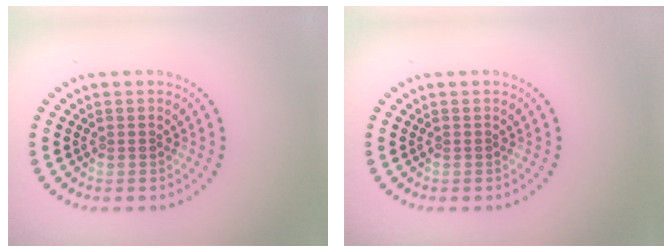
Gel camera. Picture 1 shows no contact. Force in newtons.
{"total": 0.0}